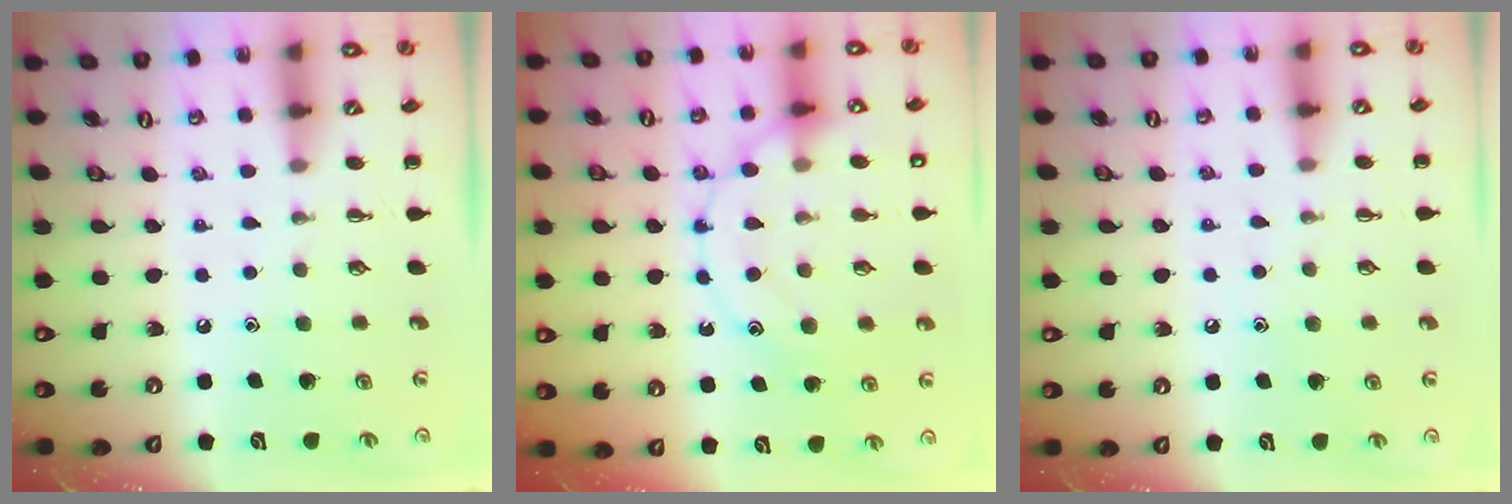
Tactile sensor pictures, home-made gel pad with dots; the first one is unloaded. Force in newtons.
{"total": 15.9, "press": 15.9, "slide": 1.2}
{"total": 5.5, "press": 5.4, "slide": 1.3}